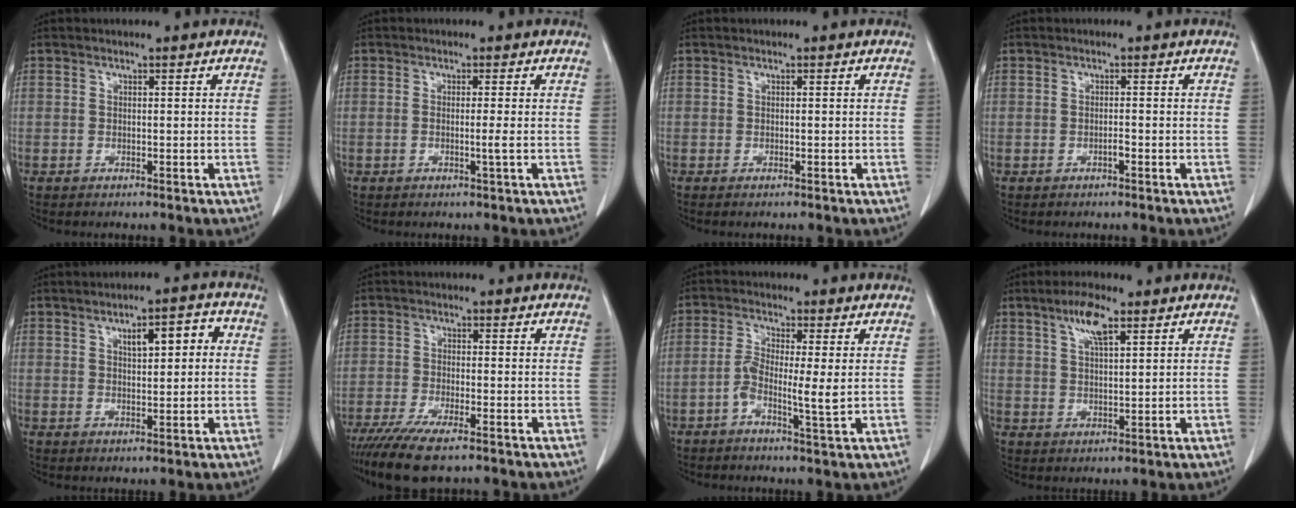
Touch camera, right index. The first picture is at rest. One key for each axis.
{"total": 1.9, "fx": -0.4, "fy": -0.2, "fz": 1.8, "tx": -0.039, "ty": -0.001, "tz": -0.007}
{"total": 0.8, "fx": -0.3, "fy": 0.4, "fz": 0.7, "tx": -0.018, "ty": -0.002, "tz": -0.004}
{"total": 1.2, "fx": -0.6, "fy": 0.4, "fz": 1.0, "tx": -0.022, "ty": 0.001, "tz": -0.009}
{"total": 6.4, "fx": 1.6, "fy": 2.5, "fz": 5.7, "tx": -0.088, "ty": 0.022, "tz": 0.029}
{"total": 10.1, "fx": -7.3, "fy": 2.3, "fz": 6.7, "tx": -0.115, "ty": -0.022, "tz": -0.118}
{"total": 5.8, "fx": -0.9, "fy": 0.9, "fz": 5.7, "tx": -0.112, "ty": 0.005, "tz": -0.019}
{"total": 6.2, "fx": 3.5, "fy": 1.6, "fz": 4.8, "tx": -0.097, "ty": 0.005, "tz": 0.065}